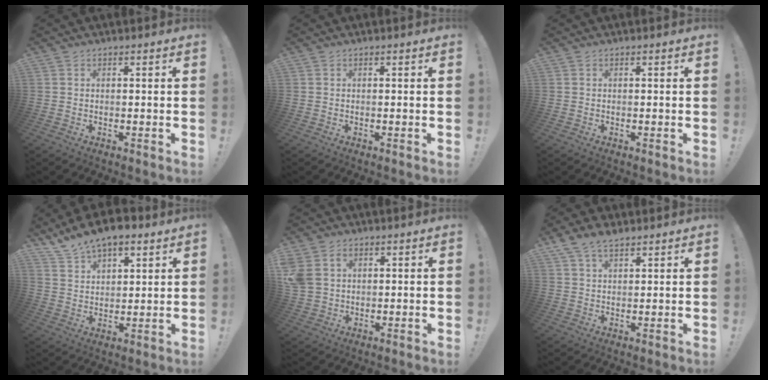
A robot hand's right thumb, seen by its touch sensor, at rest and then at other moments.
{"total": 0.0}
{"total": 0.0}
{"total": 9.2, "force": [7.4, 4.2, 3.6], "torque": [-0.071, -0.043, 0.142]}
{"total": 6.6, "force": [2.3, 5.3, 3.2], "torque": [-0.067, -0.003, 0.047]}
{"total": 5.8, "force": [4.2, 2.7, 2.9], "torque": [-0.050, -0.017, 0.080]}